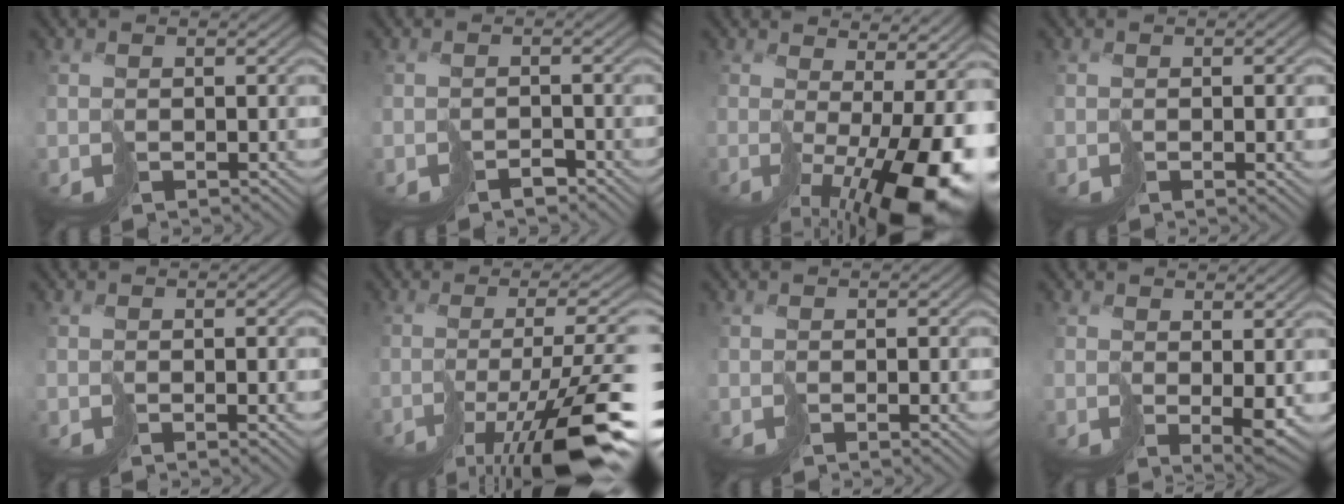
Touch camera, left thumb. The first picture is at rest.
{"total": 1.7, "force": [-1.4, 0.6, 0.7], "torque": [-0.009, 0.003, -0.027]}
{"total": 13.9, "force": [-2.8, 4.9, 12.7], "torque": [-0.193, -0.026, -0.031]}
{"total": 2.0, "force": [-0.4, 0.6, 1.9], "torque": [-0.031, -0.007, -0.005]}
{"total": 1.8, "force": [-0.5, 0.4, 1.7], "torque": [-0.027, -0.004, -0.008]}
{"total": 14.8, "force": [-8.0, 3.6, 11.9], "torque": [-0.192, -0.010, -0.130]}
{"total": 1.4, "force": [-0.4, 0.2, 1.3], "torque": [-0.021, -0.002, -0.008]}
{"total": 3.1, "force": [0.7, 0.7, 3.0], "torque": [-0.055, -0.010, 0.015]}